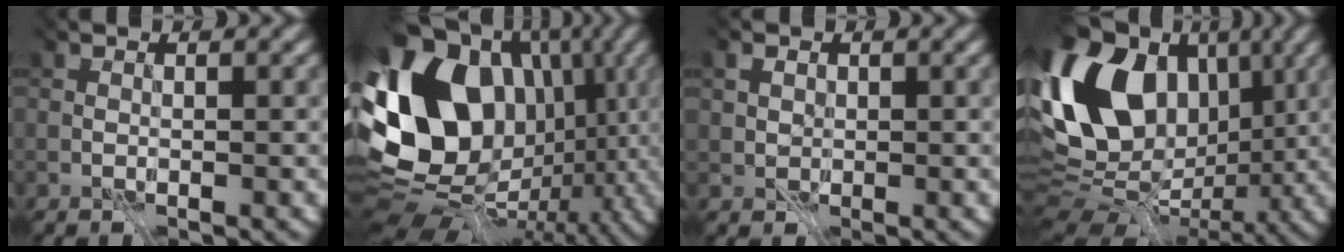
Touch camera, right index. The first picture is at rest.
{"total": 15.0, "force": [0.7, 11.4, 9.7], "torque": [-0.192, 0.012, 0.038]}
{"total": 0.7, "force": [-0.3, 0.6, 0.0], "torque": [-0.021, -0.011, 0.014]}
{"total": 14.9, "force": [1.8, 10.3, 10.7], "torque": [-0.204, 0.028, 0.042]}